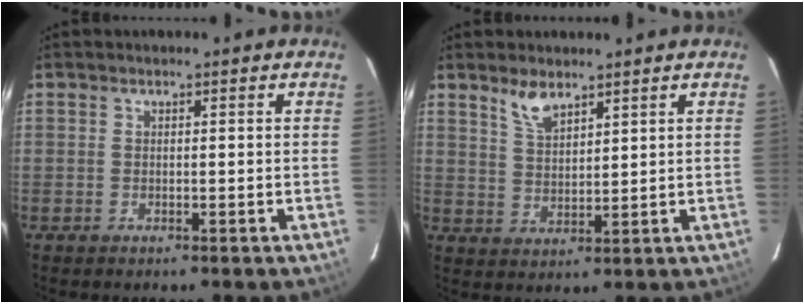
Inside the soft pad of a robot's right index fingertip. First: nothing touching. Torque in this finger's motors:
{"motor_torque": [0.49, 0.41, 0.03, 0.02]}